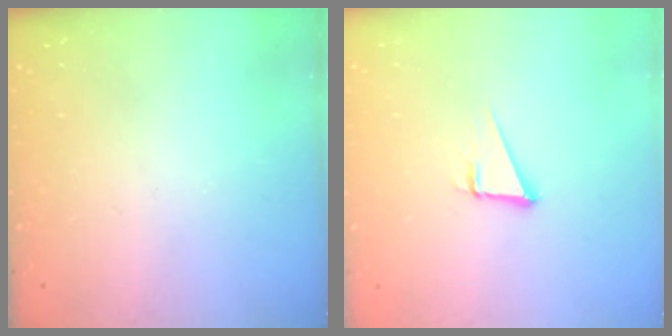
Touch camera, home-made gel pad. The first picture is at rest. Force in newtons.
{"total": 4.8, "press": 3.6, "slide": 3.1}